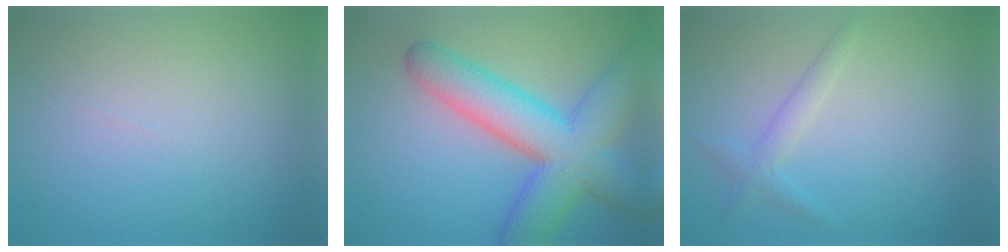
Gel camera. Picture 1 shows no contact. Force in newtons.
{"total": 9.5, "press": 9.5, "slide": 0.3}
{"total": 1.7, "press": 1.7, "slide": 0.1}